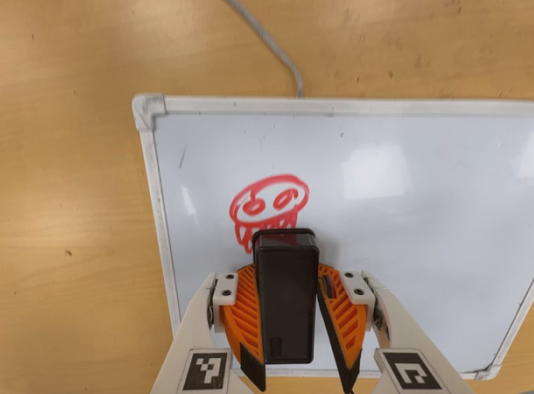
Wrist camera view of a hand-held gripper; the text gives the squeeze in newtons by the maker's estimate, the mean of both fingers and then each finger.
{"total": 13.6, "left": 16.5, "right": 10.7}